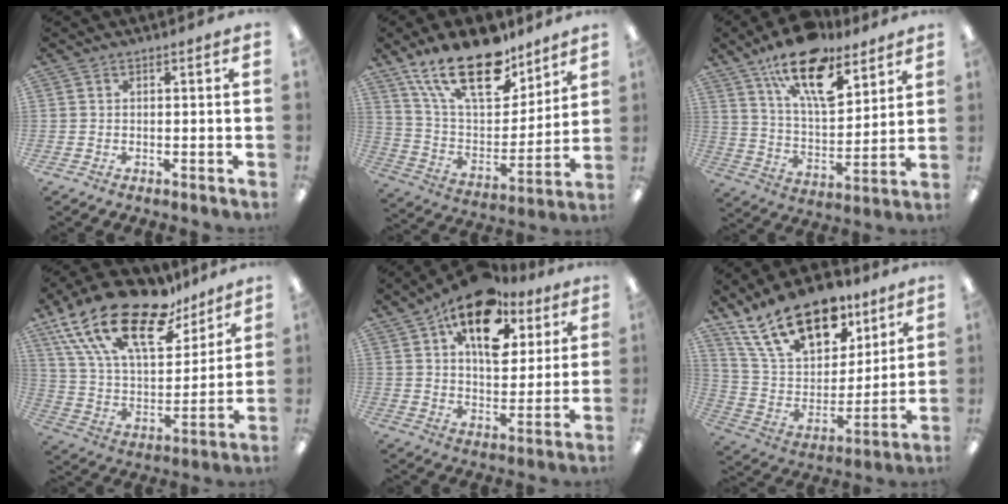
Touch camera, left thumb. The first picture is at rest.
{"total": 23.2, "force": [15.8, 10.4, 13.4], "torque": [-0.246, -0.086, 0.278]}
{"total": 18.6, "force": [12.6, 7.9, 11.3], "torque": [-0.187, -0.064, 0.217]}
{"total": 24.6, "force": [16.3, 10.9, 14.8], "torque": [-0.281, -0.096, 0.285]}
{"total": 17.2, "force": [10.2, 9.4, 10.3], "torque": [-0.154, -0.046, 0.176]}
{"total": 23.1, "force": [14.7, 12.0, 13.2], "torque": [-0.240, -0.072, 0.265]}